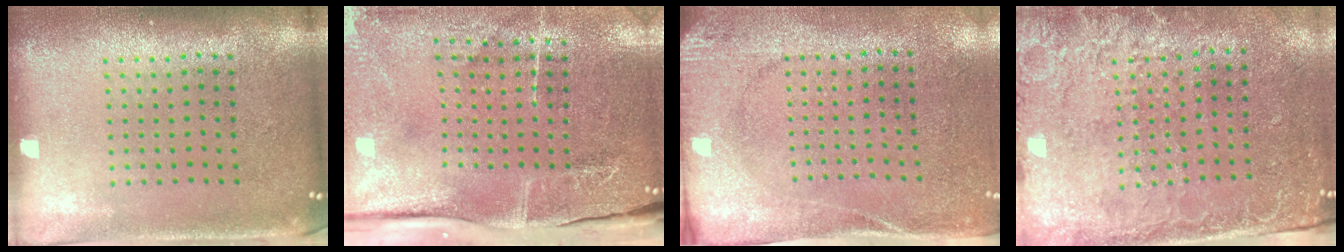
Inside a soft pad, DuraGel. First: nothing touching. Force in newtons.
{"total": 4.9, "press": 3.9, "slide": 3.0}
{"total": 2.7, "press": 2.1, "slide": 1.7}
{"total": 2.5, "press": 2.2, "slide": 1.3}